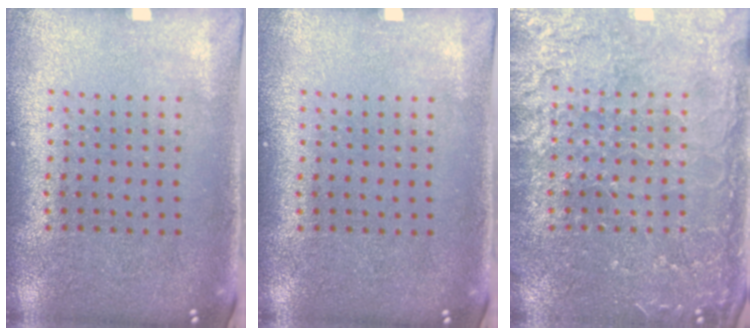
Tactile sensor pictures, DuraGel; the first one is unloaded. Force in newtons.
{"total": 0.0}
{"total": 3.7, "press": 3.7, "slide": 0.5}